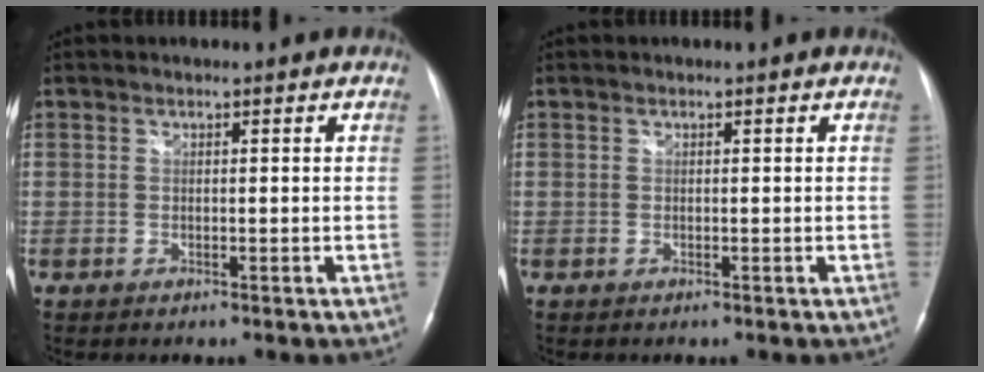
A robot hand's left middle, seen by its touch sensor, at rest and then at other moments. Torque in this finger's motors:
{"motor_torque": [0.00, 0.00, 0.00, 0.00]}